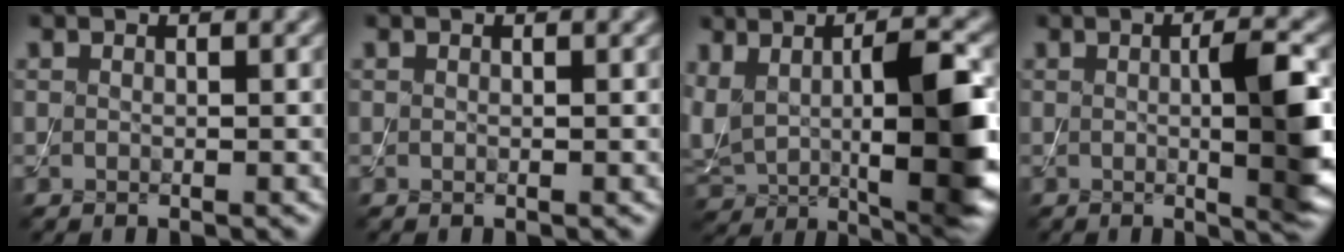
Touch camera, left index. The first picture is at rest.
{"total": 0.0}
{"total": 11.1, "force": [1.2, 4.2, 10.2], "torque": [-0.185, -0.012, 0.029]}
{"total": 5.9, "force": [0.0, 1.2, 5.7], "torque": [-0.079, -0.001, 0.002]}